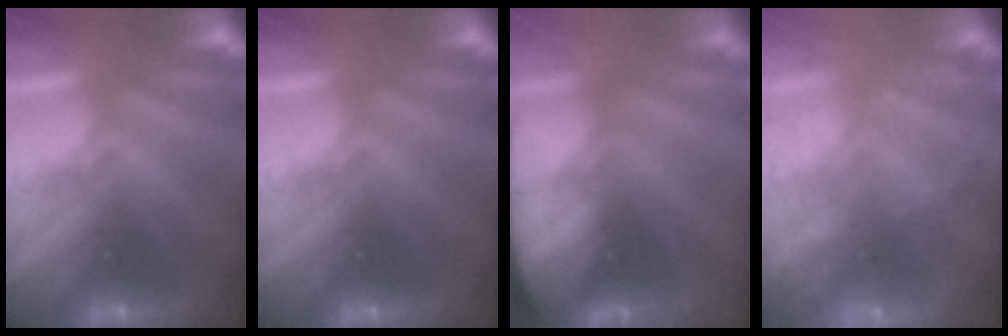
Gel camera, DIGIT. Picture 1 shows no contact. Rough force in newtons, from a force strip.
{"total": 0.0}
{"total": 8.6}
{"total": 7.8}